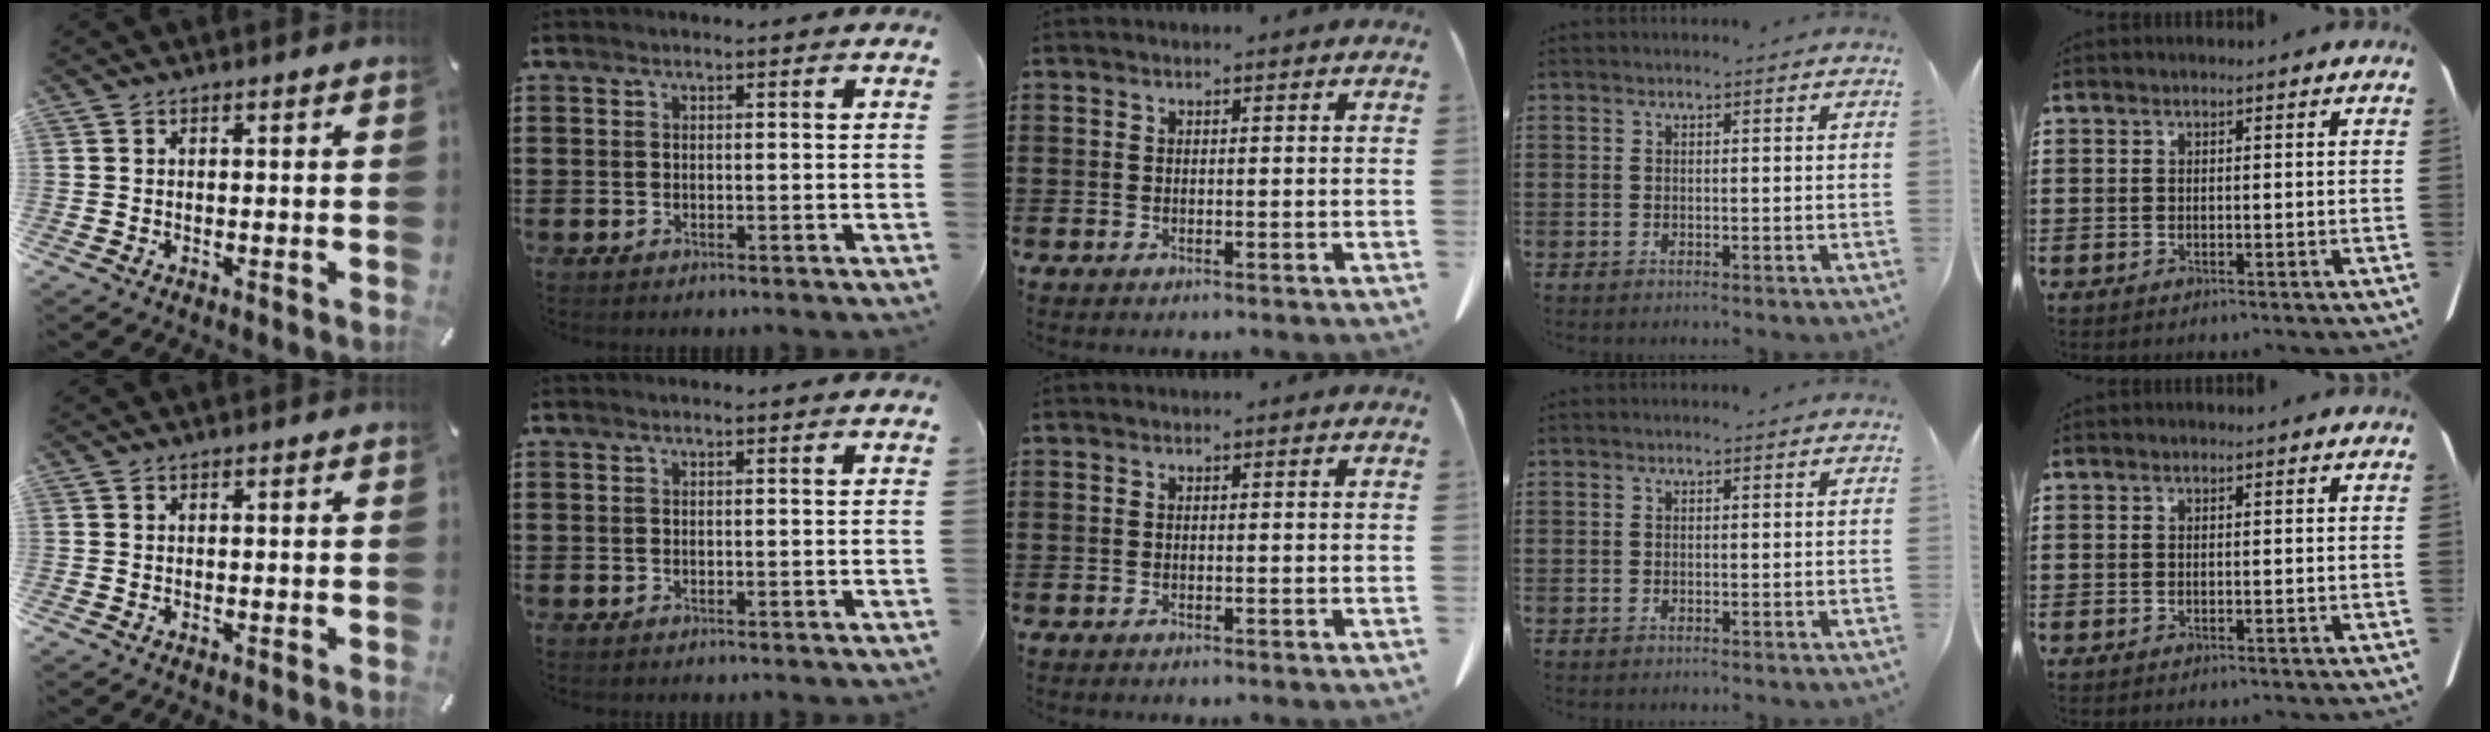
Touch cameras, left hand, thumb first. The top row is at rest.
{}